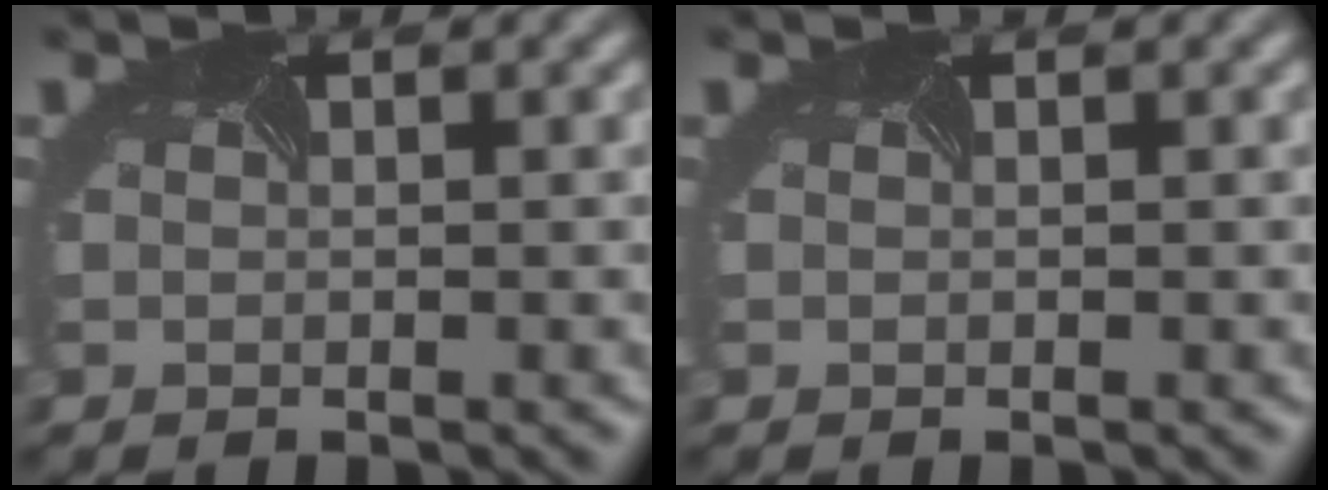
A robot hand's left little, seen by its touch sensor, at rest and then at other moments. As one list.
[{"total": 0.0}]